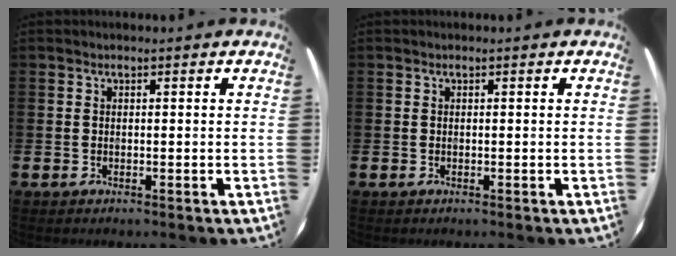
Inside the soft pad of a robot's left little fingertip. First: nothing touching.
{"total": 0.0}